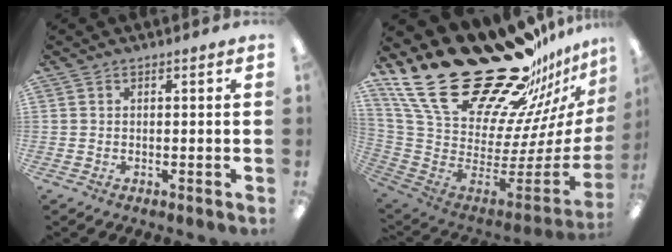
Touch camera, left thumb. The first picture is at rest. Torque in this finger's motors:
{"motor_torque": [3.69, 1.32, 1.41, -1.36, 0.38]}